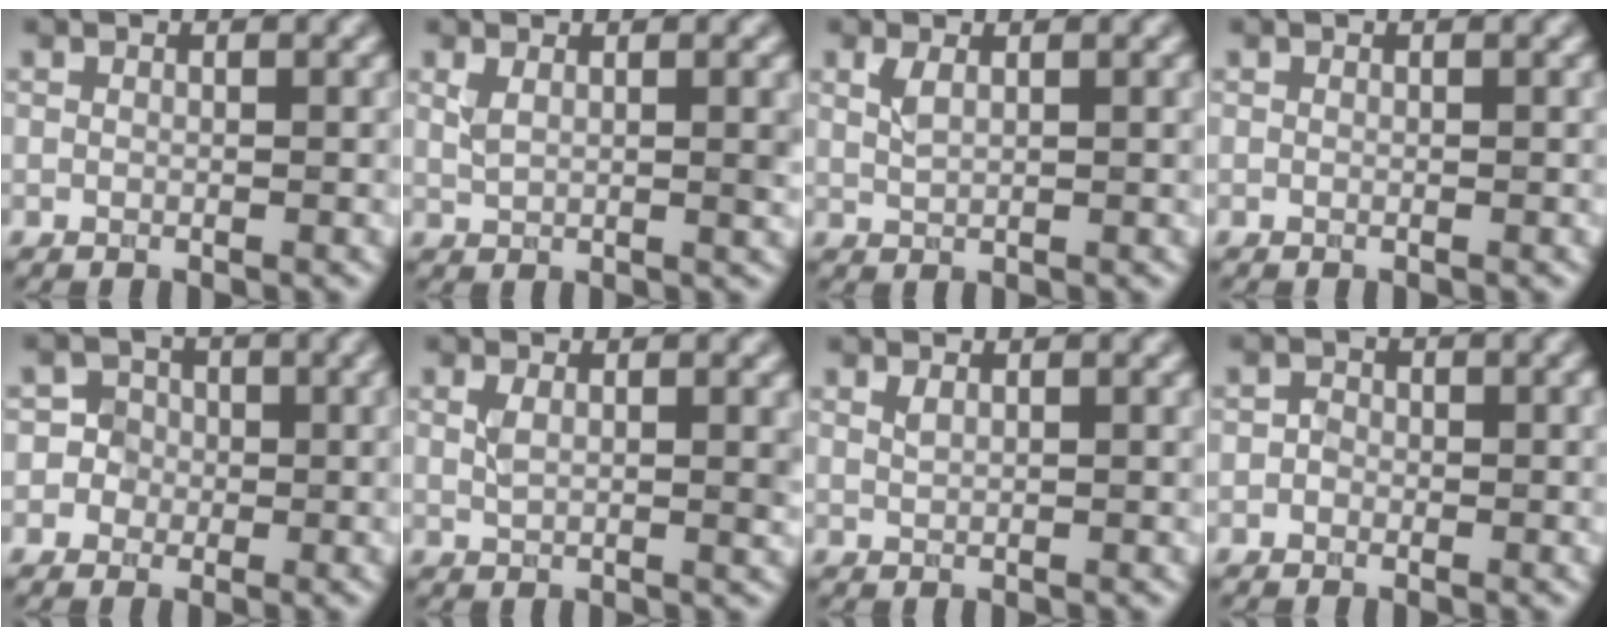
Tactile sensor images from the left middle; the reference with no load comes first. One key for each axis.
{"total": 3.1, "fx": 1.1, "fy": 1.2, "fz": 2.7, "tx": -0.049, "ty": -0.001, "tz": 0.021}
{"total": 1.7, "fx": 0.9, "fy": 0.6, "fz": 1.3, "tx": -0.029, "ty": 0.001, "tz": 0.020}
{"total": 0.0}
{"total": 3.2, "fx": -0.6, "fy": 3.0, "fz": 0.5, "tx": 0.021, "ty": 0.019, "tz": -0.027}
{"total": 2.7, "fx": 0.8, "fy": 1.0, "fz": 2.4, "tx": -0.047, "ty": -0.003, "tz": 0.018}
{"total": 1.0, "fx": 0.7, "fy": 0.4, "fz": 0.7, "tx": -0.015, "ty": 0.001, "tz": 0.014}
{"total": 1.2, "fx": -0.4, "fy": 0.9, "fz": 0.6, "tx": -0.007, "ty": 0.000, "tz": -0.011}